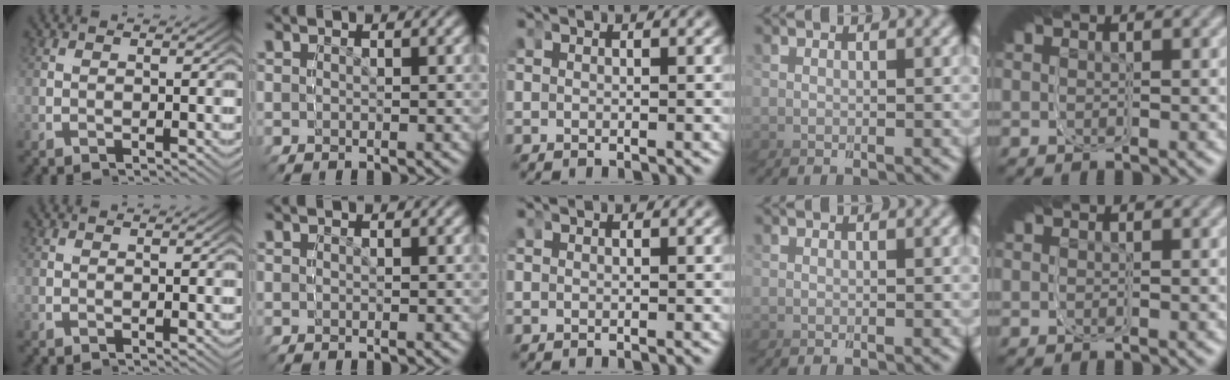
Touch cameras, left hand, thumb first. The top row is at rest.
{}